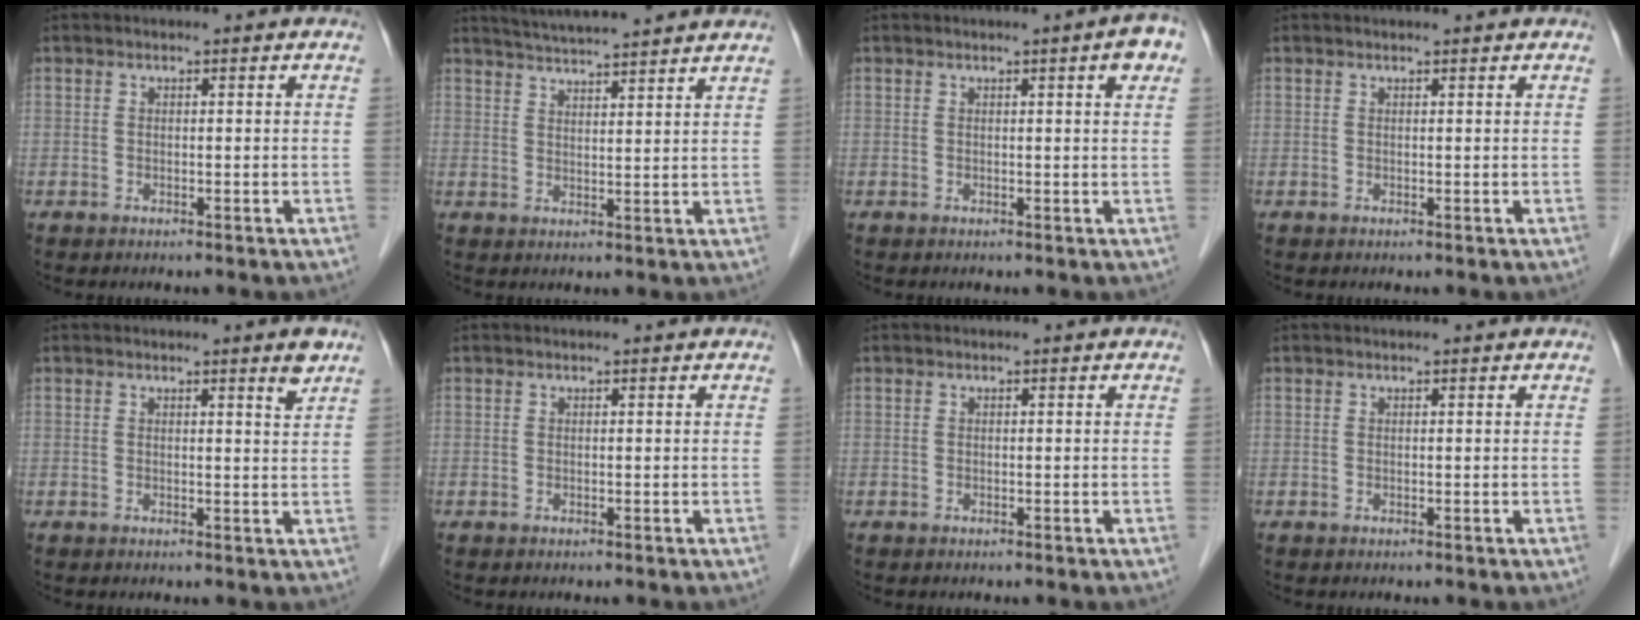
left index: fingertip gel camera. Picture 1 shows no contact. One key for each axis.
{"total": 12.0, "fx": 11.0, "fy": 0.2, "fz": 4.7, "tx": -0.076, "ty": 0.023, "tz": 0.153}
{"total": 3.6, "fx": 1.7, "fy": 0.5, "fz": 3.2, "tx": -0.029, "ty": 0.000, "tz": 0.018}
{"total": 1.5, "fx": 1.3, "fy": 0.4, "fz": 0.5, "tx": 0.001, "ty": 0.009, "tz": 0.019}
{"total": 2.4, "fx": 1.8, "fy": 0.0, "fz": 1.7, "tx": -0.020, "ty": -0.012, "tz": 0.024}
{"total": 0.6, "fx": 0.5, "fy": 0.3, "fz": 0.1, "tx": 0.001, "ty": 0.004, "tz": 0.008}
{"total": 0.0}
{"total": 1.1, "fx": 1.0, "fy": 0.3, "fz": 0.4, "tx": 0.000, "ty": 0.012, "tz": 0.015}